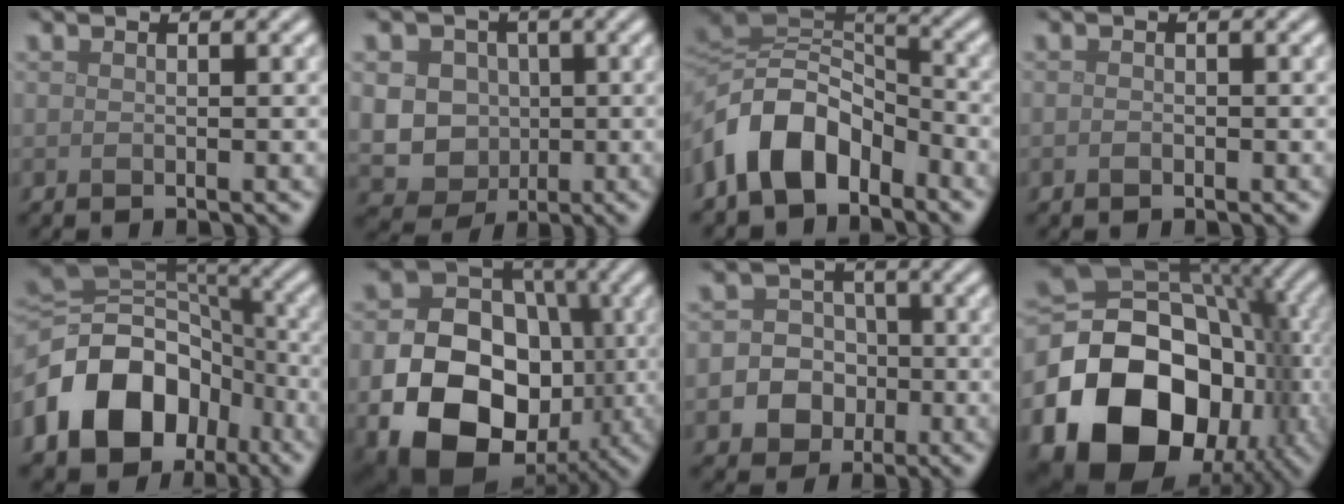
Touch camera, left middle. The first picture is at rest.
{"total": 9.3, "force": [0.6, 8.6, 3.7], "torque": [-0.067, 0.021, -0.010]}
{"total": 9.3, "force": [-4.6, 5.7, 5.8], "torque": [-0.107, 0.012, -0.094]}
{"total": 0.5, "force": [-0.3, 0.4, 0.3], "torque": [-0.005, -0.001, -0.005]}
{"total": 13.7, "force": [-5.5, 10.2, 7.4], "torque": [-0.149, -0.011, -0.101]}
{"total": 16.7, "force": [-3.9, 13.5, 9.0], "torque": [-0.141, -0.044, -0.083]}
{"total": 5.9, "force": [-1.8, 5.4, 1.6], "torque": [-0.019, 0.010, -0.051]}
{"total": 19.8, "force": [-6.8, 15.2, 10.7], "torque": [-0.201, -0.019, -0.112]}